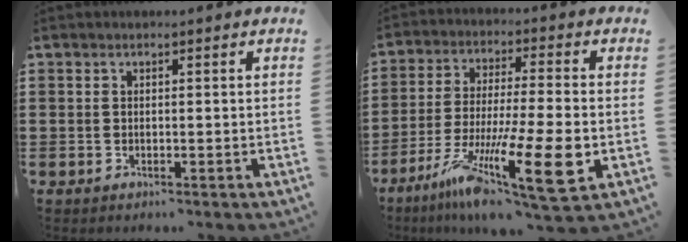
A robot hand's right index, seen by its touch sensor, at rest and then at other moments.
{"total": 17.0, "force": [-7.1, 3.4, 15.1], "torque": [-0.291, -0.003, -0.114]}